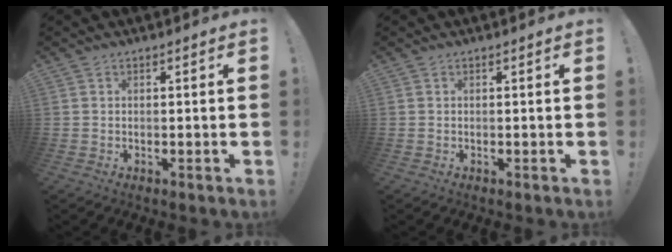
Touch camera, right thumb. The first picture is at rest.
{"total": 0.0}